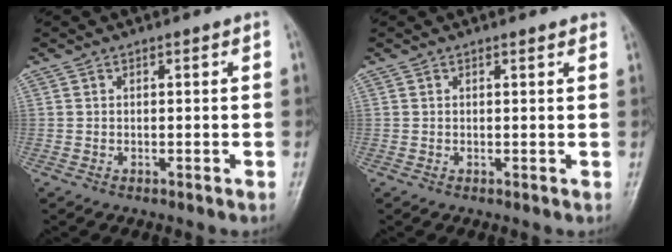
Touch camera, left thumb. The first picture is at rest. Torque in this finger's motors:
{"motor_torque": [-0.06, 0.00, -0.11, -0.01, 0.04]}